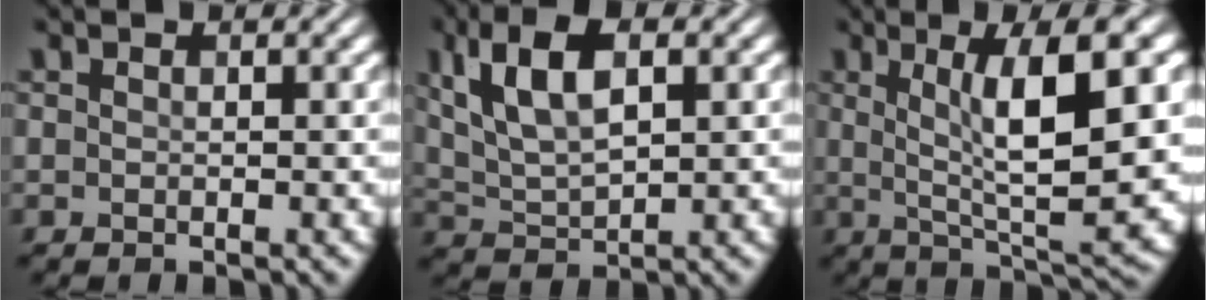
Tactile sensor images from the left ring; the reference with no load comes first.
{"total": 7.2, "force": [2.7, 3.2, 5.9], "torque": [-0.113, 0.013, 0.050]}
{"total": 10.5, "force": [2.1, 2.6, 9.9], "torque": [-0.145, 0.001, 0.041]}